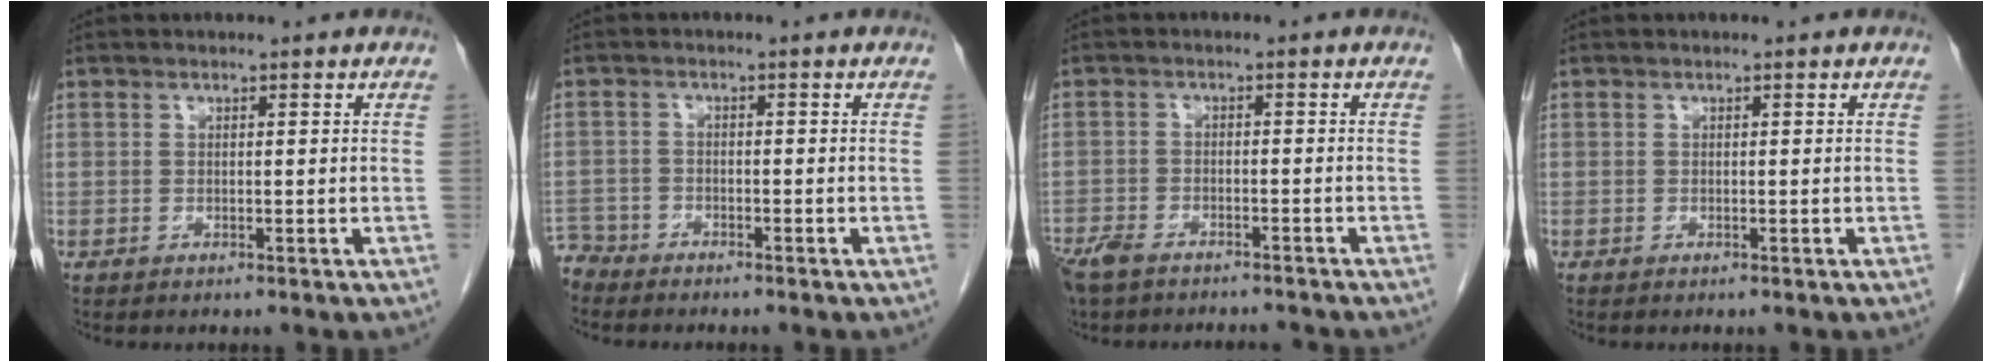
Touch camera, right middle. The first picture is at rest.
{"total": 3.8, "force": [-3.7, 1.1, -0.5], "torque": [0.009, -0.006, -0.071]}
{"total": 9.6, "force": [-8.3, 2.9, 3.9], "torque": [-0.076, -0.003, -0.128]}
{"total": 0.0}